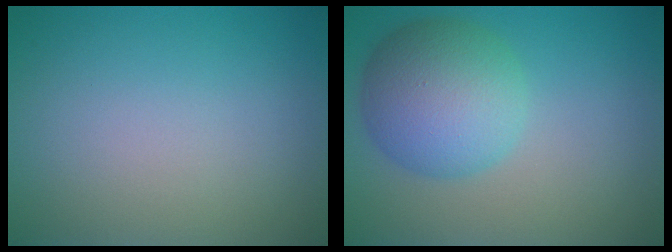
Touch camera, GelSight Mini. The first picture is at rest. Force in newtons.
{"total": 6.8, "press": 6.8, "slide": 0.2}